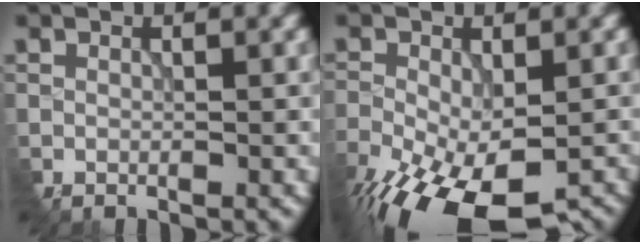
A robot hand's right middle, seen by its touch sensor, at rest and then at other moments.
{"total": 12.9, "force": [-7.8, 5.8, 8.4], "torque": [-0.166, -0.056, -0.111]}